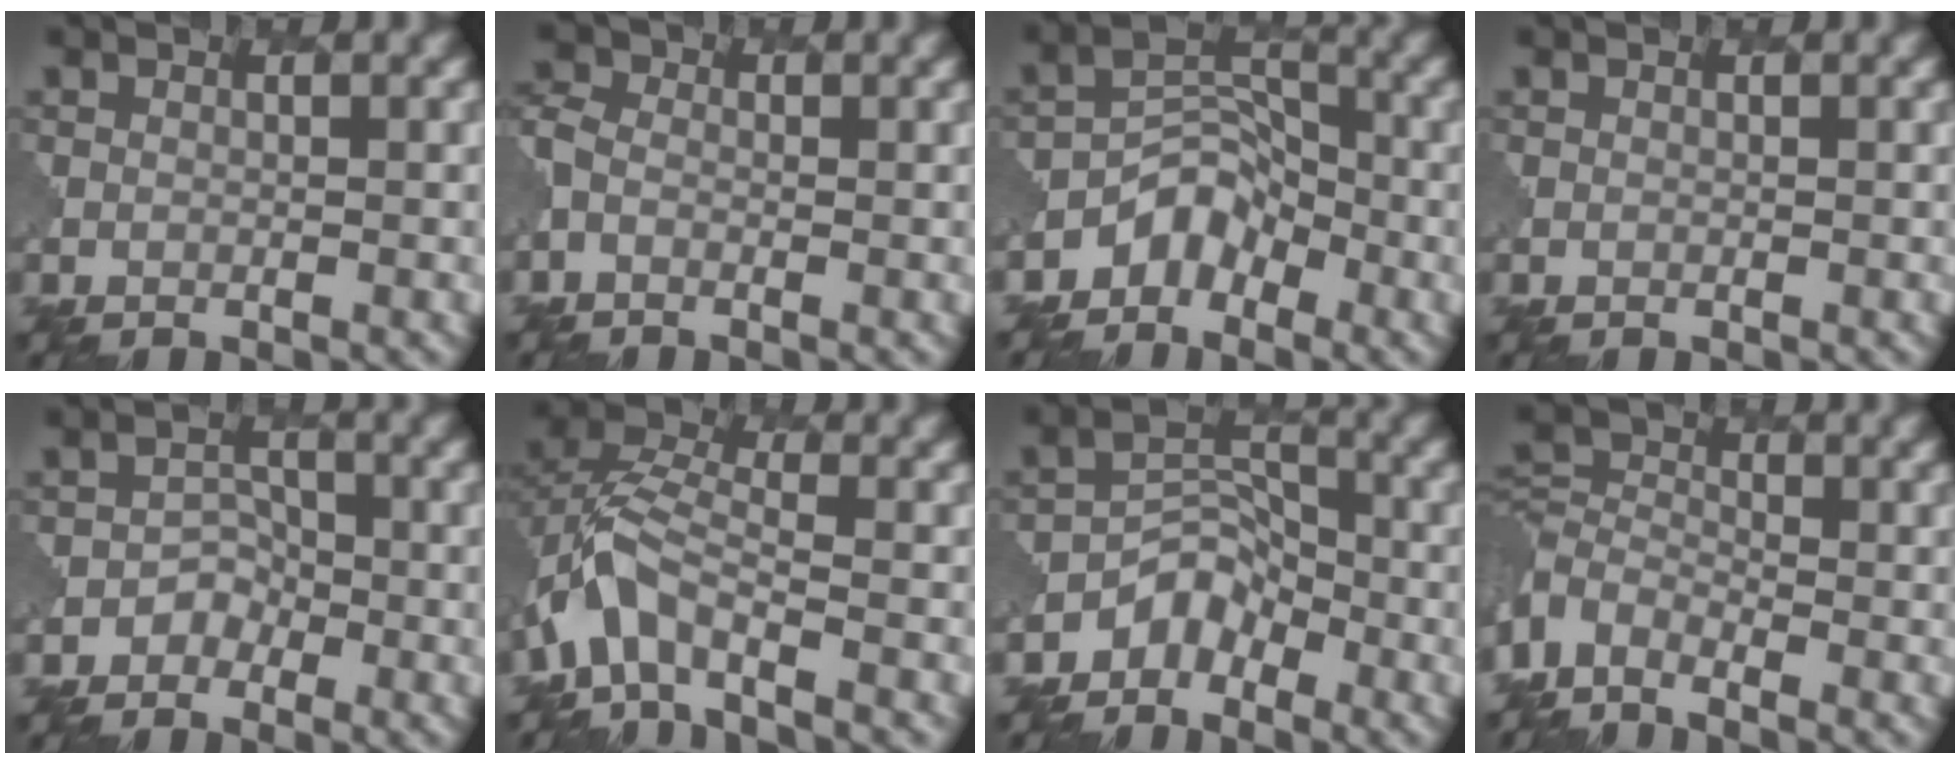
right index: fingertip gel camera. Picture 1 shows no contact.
{"total": 1.8, "force": [-0.8, 1.3, 0.9], "torque": [-0.020, -0.004, -0.024]}
{"total": 3.4, "force": [-2.4, 2.2, 1.1], "torque": [-0.007, 0.007, -0.050]}
{"total": 0.0}
{"total": 1.5, "force": [-0.8, 1.3, 0.3], "torque": [0.004, 0.008, -0.017]}
{"total": 5.7, "force": [-2.7, 2.9, 4.2], "torque": [-0.084, 0.007, -0.063]}
{"total": 3.0, "force": [-2.2, 1.9, 0.9], "torque": [-0.005, 0.007, -0.046]}
{"total": 4.0, "force": [-2.4, 2.3, 2.1], "torque": [-0.041, 0.000, -0.064]}